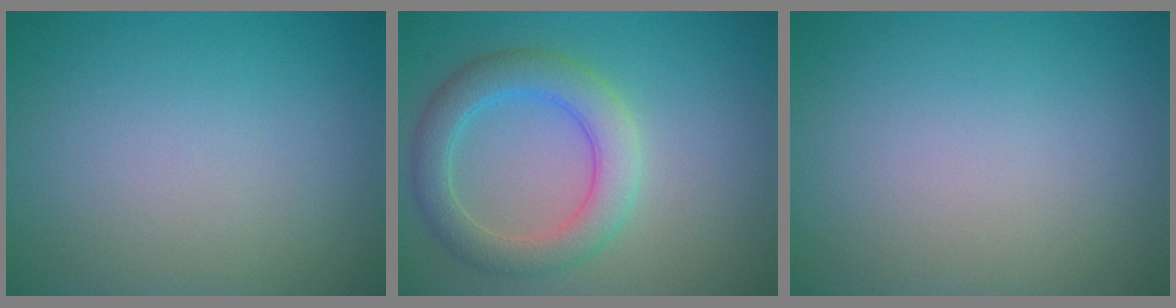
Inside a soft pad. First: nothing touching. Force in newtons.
{"total": 4.6, "press": 4.6, "slide": 0.2}
{"total": 0.0}